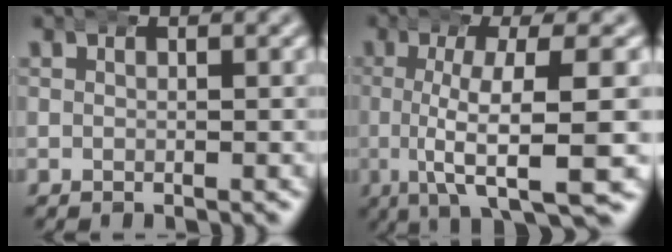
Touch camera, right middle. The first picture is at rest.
{"total": 8.5, "force": [-3.8, 1.9, 7.4], "torque": [-0.124, -0.028, -0.047]}